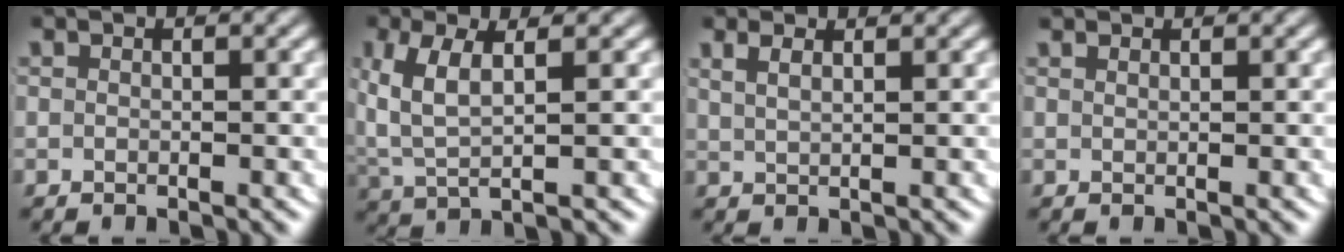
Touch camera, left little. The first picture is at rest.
{"total": 4.4, "force": [1.0, 2.3, 3.6], "torque": [-0.093, -0.014, 0.028]}
{"total": 1.5, "force": [1.2, -0.1, 0.8], "torque": [-0.017, -0.004, 0.030]}
{"total": 0.6, "force": [0.6, -0.2, 0.1], "torque": [0.003, -0.002, 0.013]}